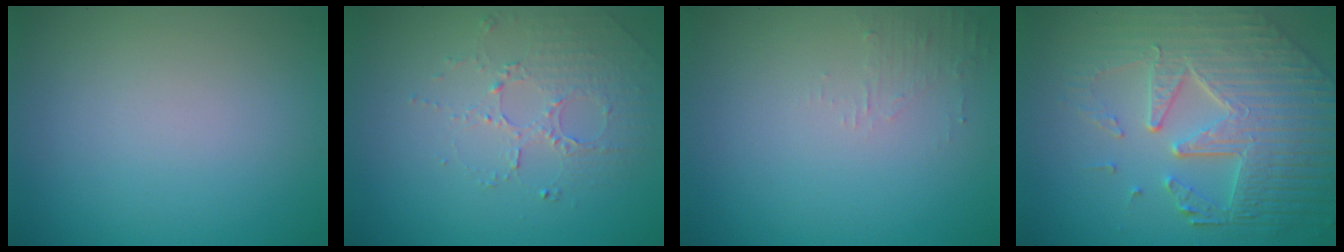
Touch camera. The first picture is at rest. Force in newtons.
{"total": 1.9, "press": 1.5, "slide": 1.1}
{"total": 1.3, "press": 1.2, "slide": 0.3}
{"total": 8.8, "press": 6.0, "slide": 6.4}